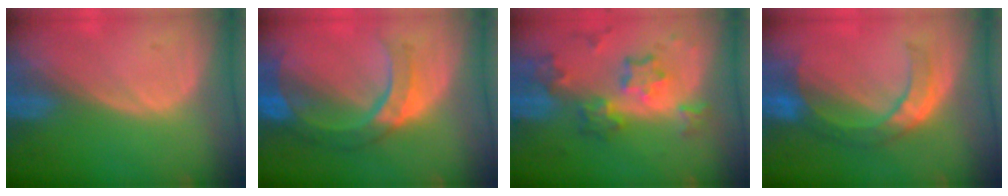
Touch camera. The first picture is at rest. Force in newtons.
{"total": 8.5, "press": 8.1, "slide": 2.7}
{"total": 8.5, "press": 7.4, "slide": 4.1}
{"total": 7.0, "press": 6.9, "slide": 1.4}